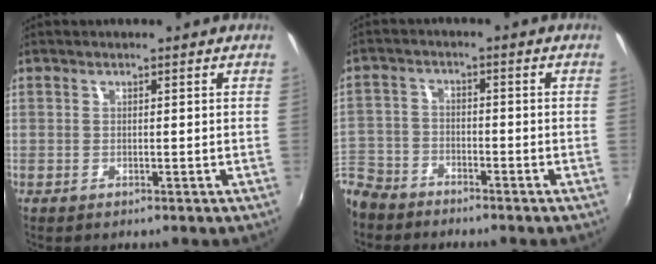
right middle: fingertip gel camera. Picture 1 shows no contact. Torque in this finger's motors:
{"motor_torque": [1.18, -0.96, 1.05, 0.21]}